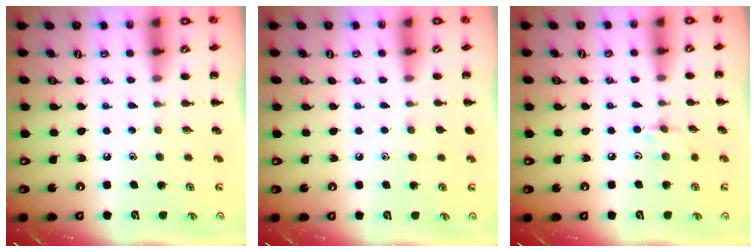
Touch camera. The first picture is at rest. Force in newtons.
{"total": 3.2, "press": 2.9, "slide": 1.4}
{"total": 6.8, "press": 6.5, "slide": 1.9}